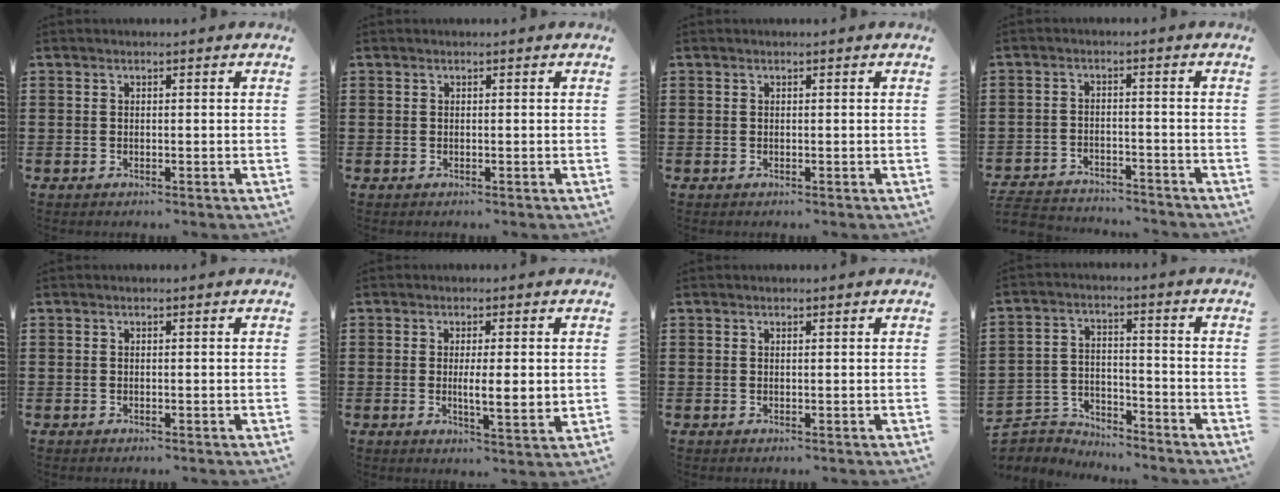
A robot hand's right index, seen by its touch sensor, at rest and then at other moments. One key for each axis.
{"total": 0.0}
{"total": 0.0}
{"total": 4.2, "fx": -4.2, "fy": 0.3, "fz": 0.0, "tx": -0.010, "ty": -0.003, "tz": -0.091}
{"total": 0.0}
{"total": 4.2, "fx": 0.1, "fy": 0.8, "fz": 4.1, "tx": -0.066, "ty": -0.003, "tz": -0.001}
{"total": 0.0}
{"total": 5.4, "fx": -5.3, "fy": 1.0, "fz": -0.2, "tx": -0.014, "ty": 0.007, "tz": -0.113}